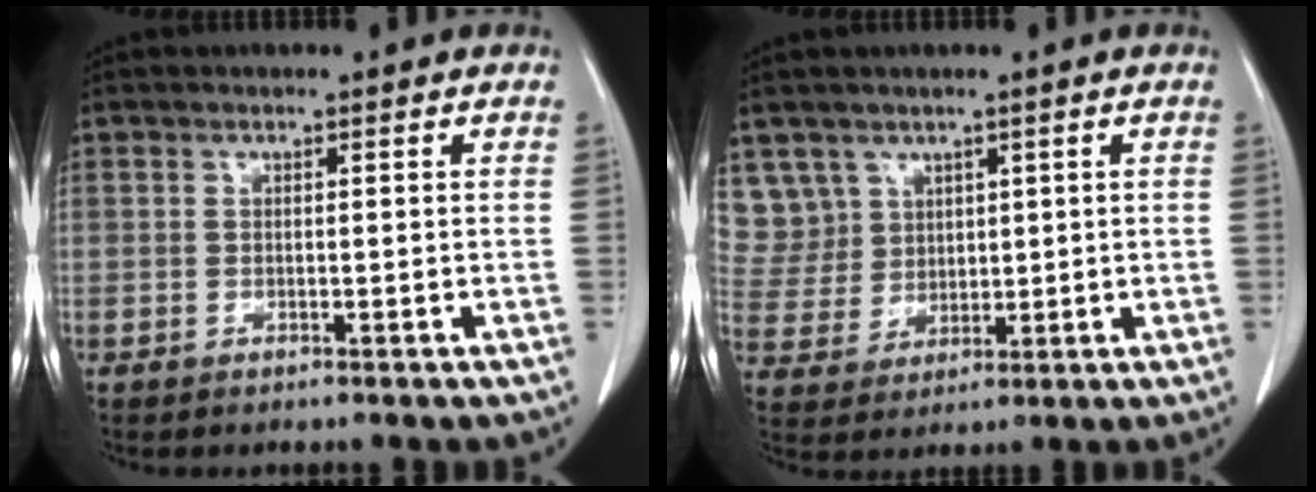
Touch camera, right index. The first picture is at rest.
{"total": 7.9, "force": [4.7, 6.4, -0.1], "torque": [-0.001, 0.013, 0.108]}